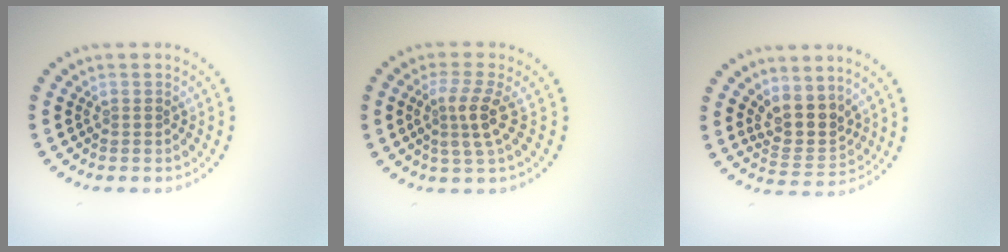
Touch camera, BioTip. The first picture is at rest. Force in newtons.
{"total": 2.8, "press": 2.4, "slide": 1.5}
{"total": 3.5, "press": 2.9, "slide": 2.1}